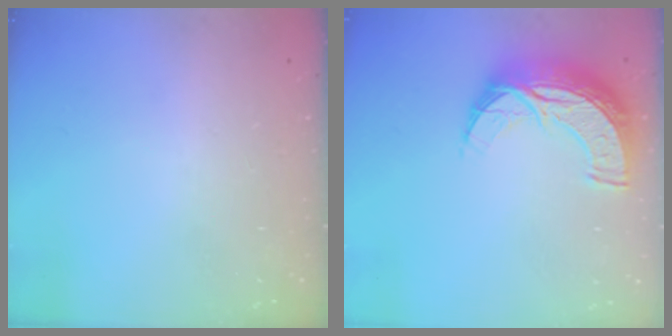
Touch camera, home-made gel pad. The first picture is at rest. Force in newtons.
{"total": 13.7, "press": 13.6, "slide": 0.8}